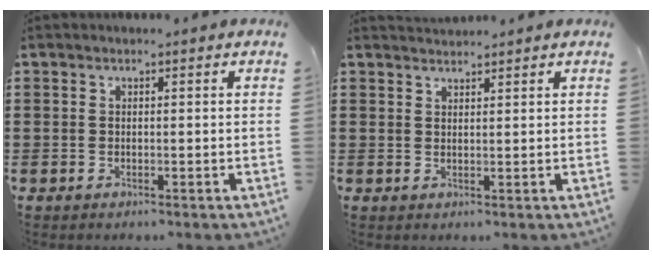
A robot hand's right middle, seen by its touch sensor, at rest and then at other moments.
{"total": 1.6, "force": [1.5, 0.1, -0.2], "torque": [-0.001, 0.002, 0.030]}